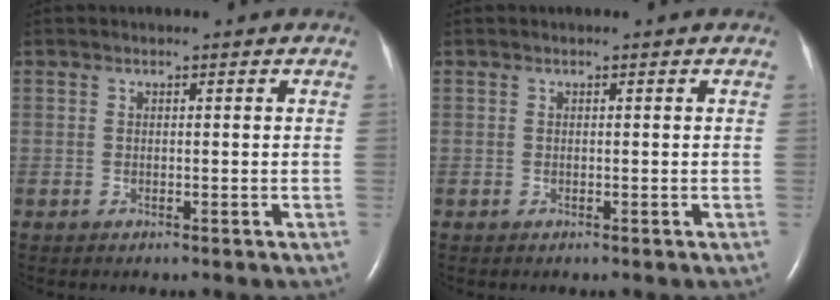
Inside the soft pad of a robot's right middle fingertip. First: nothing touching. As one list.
[{"total": 0.0}]